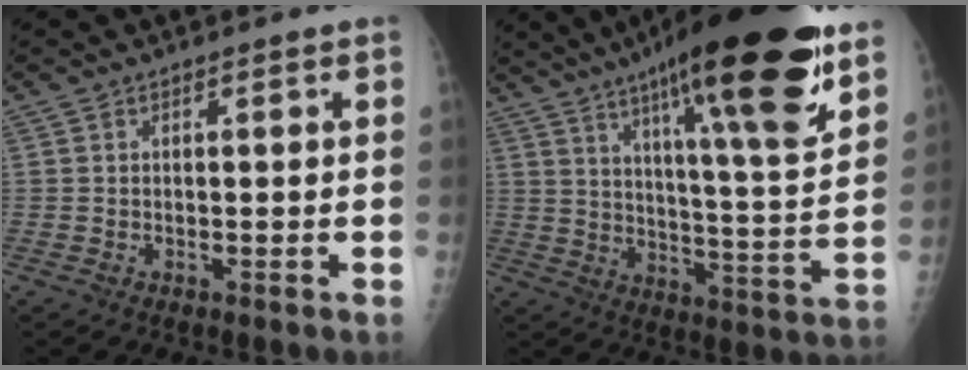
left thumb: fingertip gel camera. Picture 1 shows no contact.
{"total": 27.3, "force": [17.0, 4.8, 20.8], "torque": [-0.302, -0.056, 0.260]}